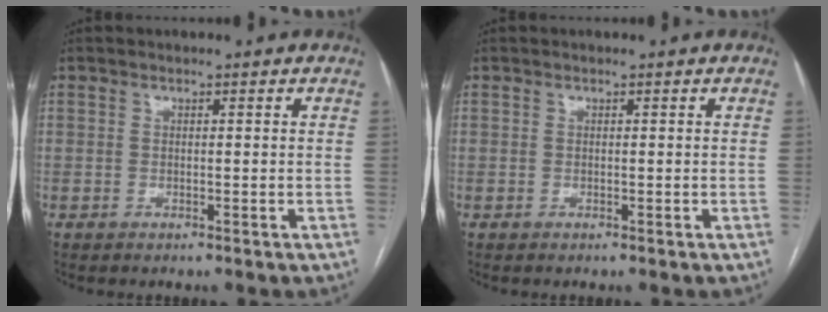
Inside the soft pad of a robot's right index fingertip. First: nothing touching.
{"total": 0.0}